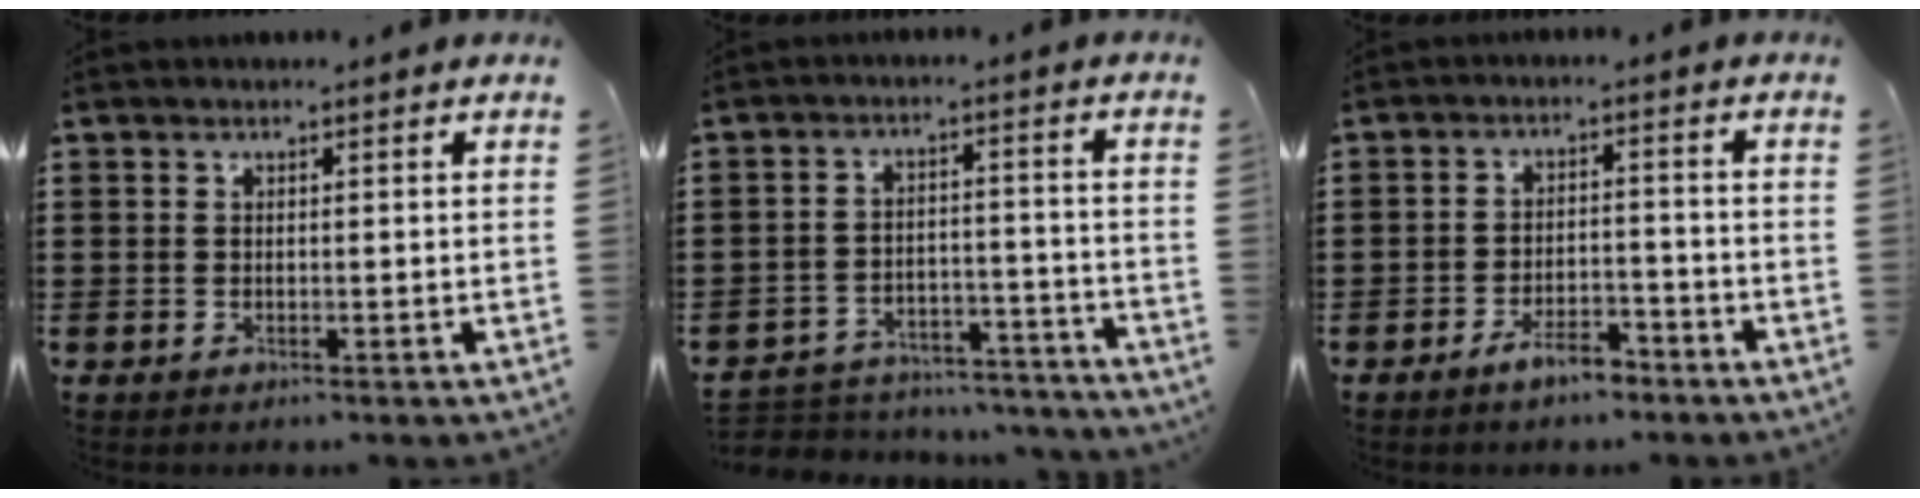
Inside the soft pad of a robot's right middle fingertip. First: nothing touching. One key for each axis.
{"total": 4.8, "fx": -4.8, "fy": 0.7, "fz": 0.1, "tx": -0.013, "ty": 0.007, "tz": -0.102}
{"total": 4.4, "fx": -3.7, "fy": 1.3, "fz": 2.0, "tx": -0.039, "ty": 0.010, "tz": -0.072}